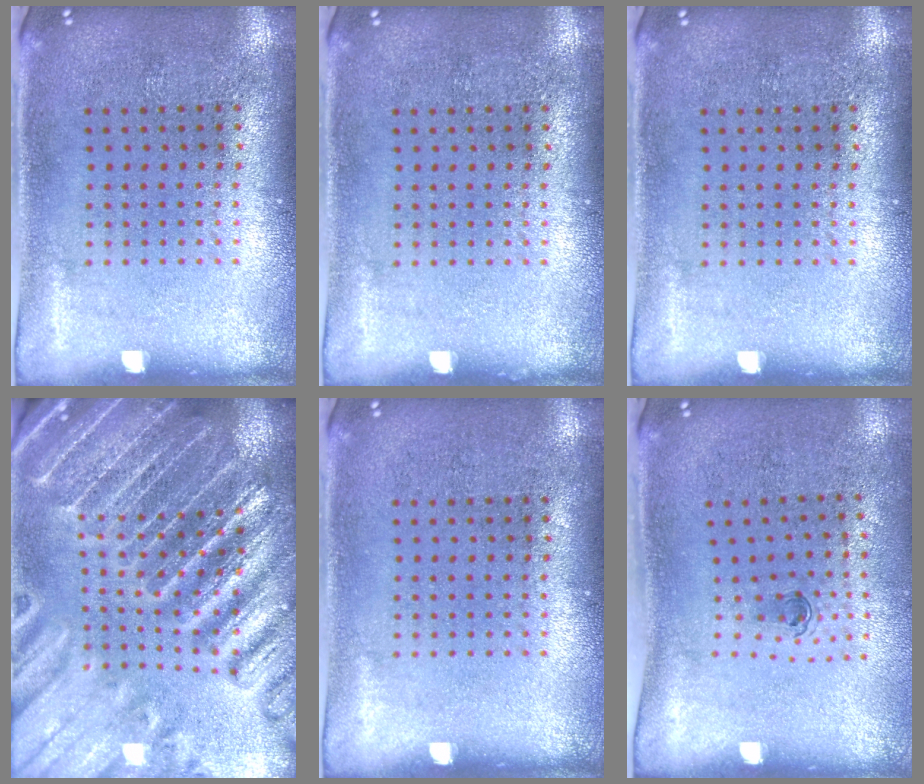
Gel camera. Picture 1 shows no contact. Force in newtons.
{"total": 0.0}
{"total": 0.0}
{"total": 4.8, "press": 4.3, "slide": 2.1}
{"total": 0.0}
{"total": 0.6, "press": 0.3, "slide": 0.5}